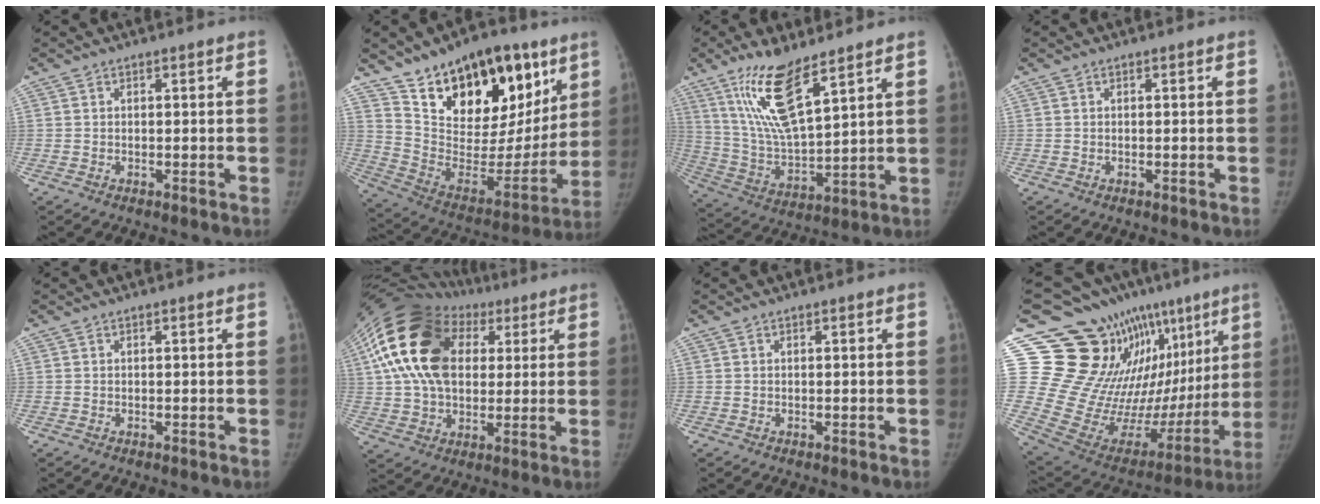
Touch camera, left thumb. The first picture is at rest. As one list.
[{"total": 28.0, "force": [16.6, 14.6, 17.1], "torque": [-0.217, -0.053, 0.277]}, {"total": 15.1, "force": [9.4, 4.2, 11.1], "torque": [-0.206, -0.053, 0.194]}, {"total": 0.0}, {"total": 0.0}, {"total": 23.9, "force": [6.6, 16.7, 15.7], "torque": [-0.291, 0.036, 0.116]}, {"total": 0.0}, {"total": 28.3, "force": [15.2, 13.4, 19.7], "torque": [-0.254, -0.052, 0.266]}]